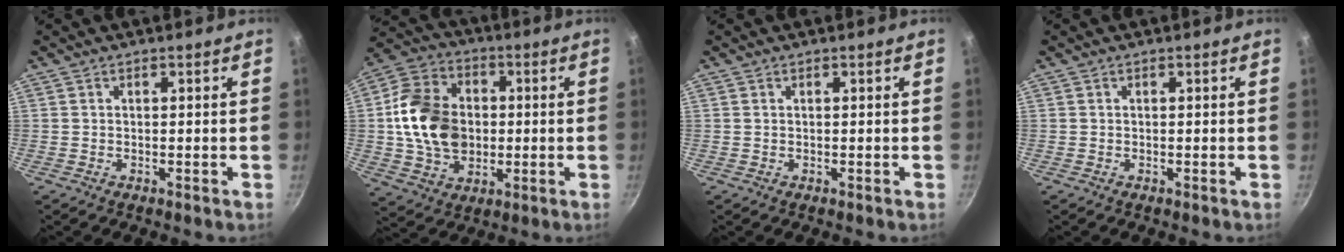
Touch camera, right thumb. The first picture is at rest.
{"total": 16.5, "force": [0.0, 12.2, 11.1], "torque": [-0.180, 0.015, -0.005]}
{"total": 0.0}
{"total": 0.0}